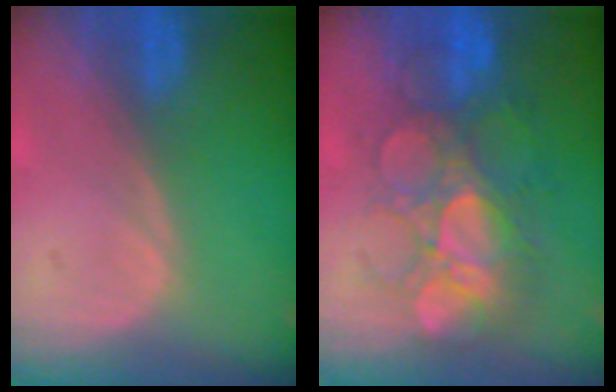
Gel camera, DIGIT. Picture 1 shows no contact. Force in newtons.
{"total": 9.1, "press": 8.9, "slide": 1.9}